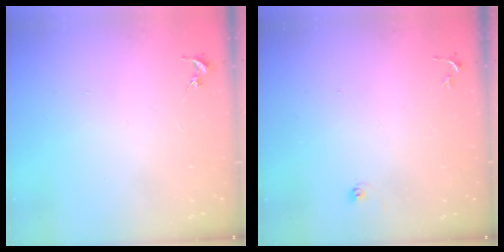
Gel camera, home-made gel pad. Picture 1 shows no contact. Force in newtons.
{"total": 5.1, "press": 5.0, "slide": 0.4}